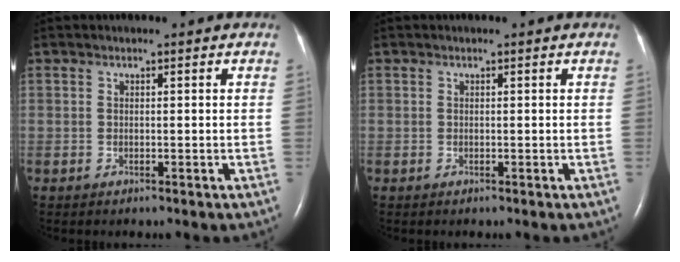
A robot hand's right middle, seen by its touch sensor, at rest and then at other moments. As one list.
[{"total": 0.0}]